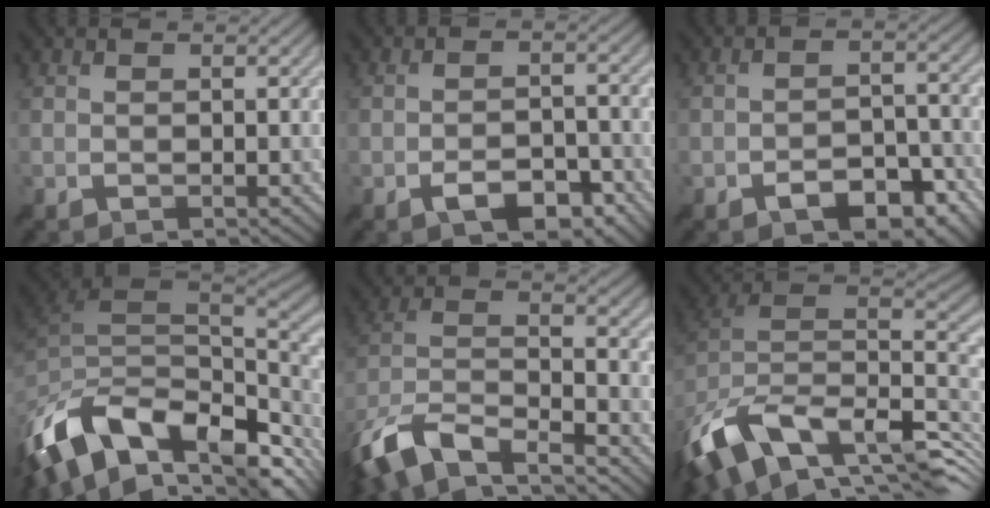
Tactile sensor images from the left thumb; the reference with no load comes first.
{"total": 5.3, "force": [-3.2, 2.2, 3.7], "torque": [-0.059, 0.003, -0.052]}
{"total": 7.0, "force": [-4.2, 3.3, 4.6], "torque": [-0.066, 0.002, -0.066]}
{"total": 16.3, "force": [-5.2, 9.9, 11.9], "torque": [-0.267, -0.035, -0.073]}
{"total": 13.9, "force": [-9.9, 5.2, 8.3], "torque": [-0.184, -0.011, -0.186]}
{"total": 16.5, "force": [-6.3, 10.3, 11.1], "torque": [-0.248, -0.040, -0.094]}